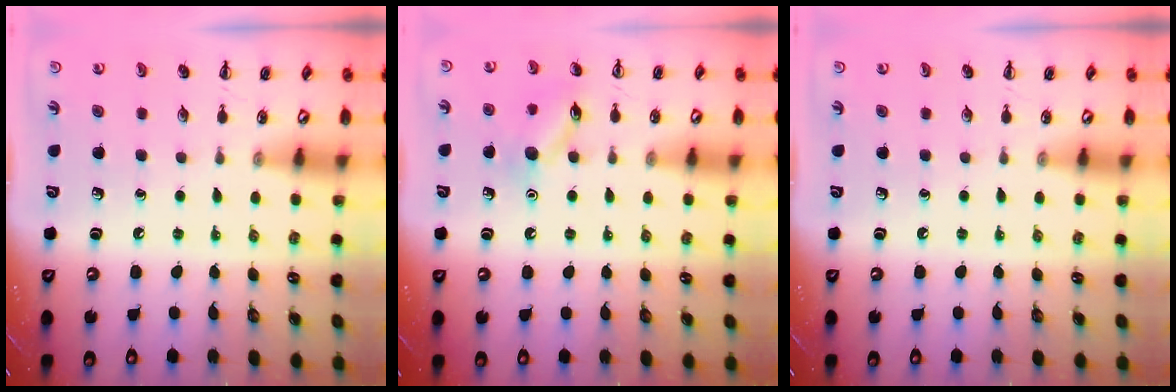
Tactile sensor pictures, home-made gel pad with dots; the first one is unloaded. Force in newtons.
{"total": 10.4, "press": 10.4, "slide": 0.7}
{"total": 0.0}